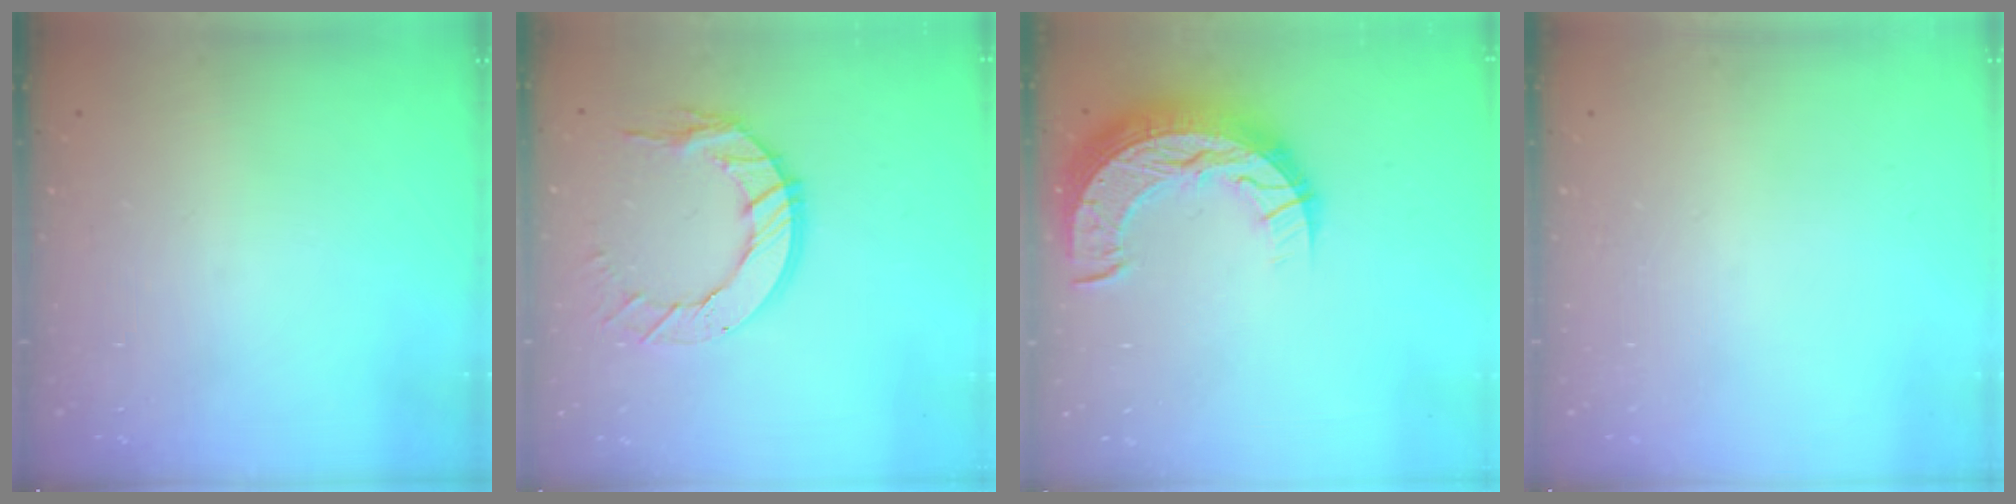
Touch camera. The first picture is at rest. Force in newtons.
{"total": 12.3, "press": 12.3, "slide": 1.2}
{"total": 15.0, "press": 15.0, "slide": 1.0}
{"total": 0.0}